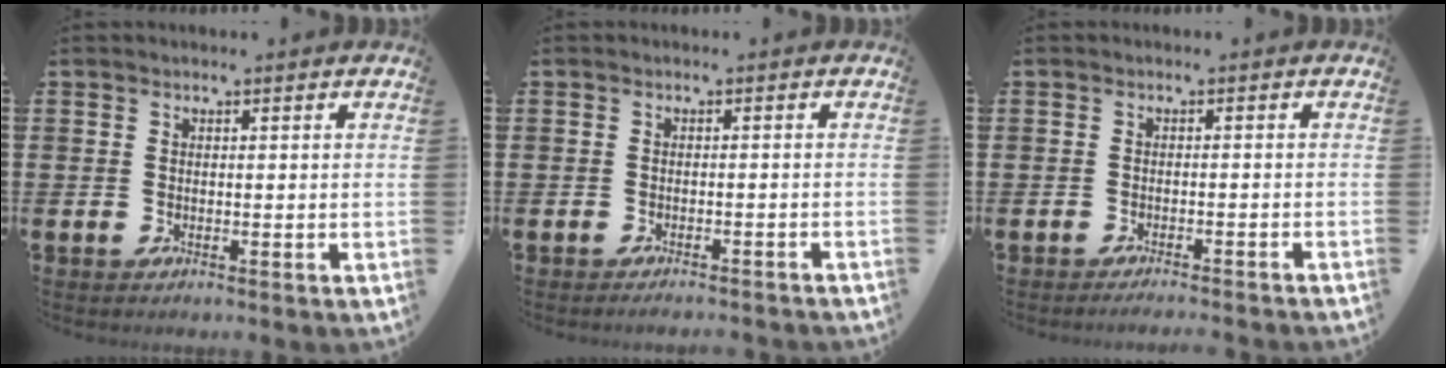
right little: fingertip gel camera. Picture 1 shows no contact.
{"total": 1.0, "force": [-1.0, -0.1, 0.2], "torque": [-0.003, 0.000, -0.020]}
{"total": 1.2, "force": [-1.2, -0.3, 0.2], "torque": [-0.002, 0.002, -0.024]}